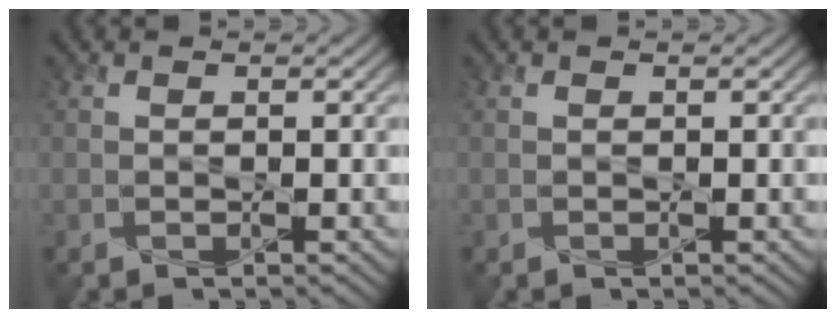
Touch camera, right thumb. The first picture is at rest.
{"total": 0.0}